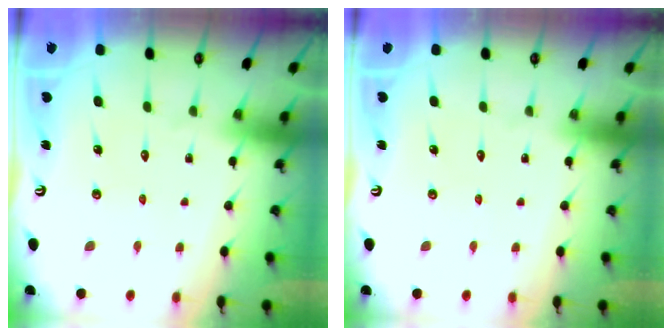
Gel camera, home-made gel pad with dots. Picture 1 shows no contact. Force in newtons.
{"total": 0.0}